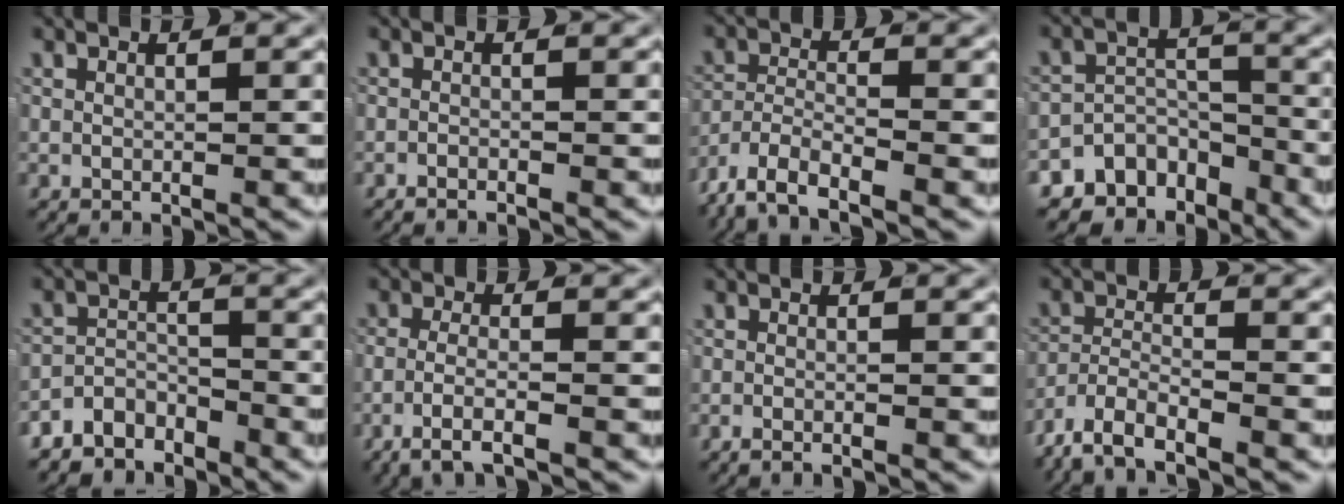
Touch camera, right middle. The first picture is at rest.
{"total": 1.2, "force": [-1.2, 0.1, 0.2], "torque": [-0.005, -0.002, -0.022]}
{"total": 6.5, "force": [-4.9, 3.0, 3.2], "torque": [-0.063, -0.018, -0.083]}
{"total": 10.8, "force": [-8.0, 6.5, 3.1], "torque": [-0.032, -0.017, -0.138]}
{"total": 4.9, "force": [-4.0, 2.6, 1.3], "torque": [-0.001, 0.000, -0.080]}
{"total": 3.7, "force": [-2.5, 0.7, 2.6], "torque": [-0.057, -0.017, -0.039]}
{"total": 1.5, "force": [-1.3, 0.2, 0.7], "torque": [-0.015, -0.001, -0.026]}
{"total": 5.8, "force": [-4.5, 2.6, 2.7], "torque": [-0.053, -0.014, -0.079]}